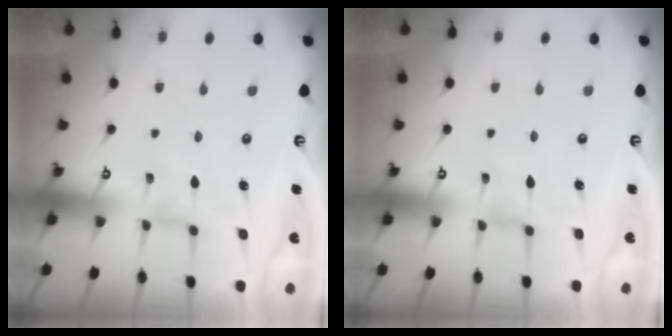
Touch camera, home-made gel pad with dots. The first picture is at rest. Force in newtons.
{"total": 1.6, "press": 1.6, "slide": 0.1}